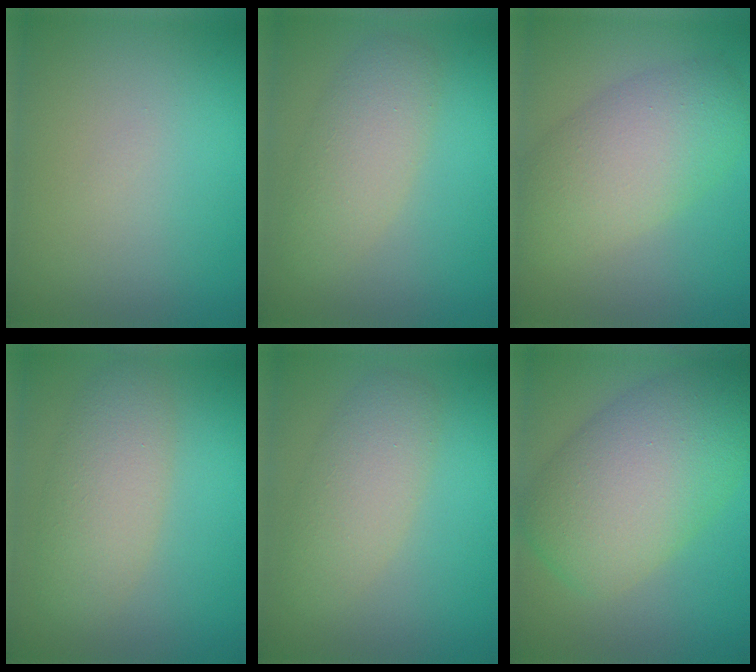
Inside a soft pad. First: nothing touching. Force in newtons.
{"total": 3.6, "press": 3.6, "slide": 0.4}
{"total": 6.5, "press": 6.5, "slide": 0.3}
{"total": 4.1, "press": 4.1, "slide": 0.3}
{"total": 3.6, "press": 3.6, "slide": 0.4}
{"total": 9.5, "press": 9.5, "slide": 0.4}